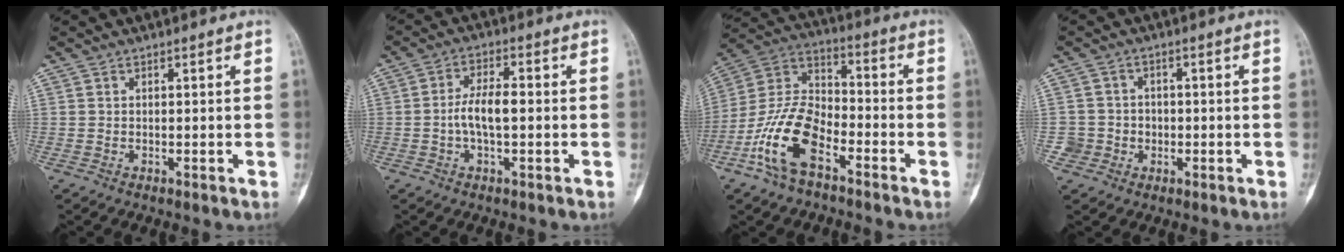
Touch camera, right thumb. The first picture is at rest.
{"total": 5.7, "force": [-0.7, 2.3, 5.2], "torque": [-0.103, 0.016, -0.019]}
{"total": 14.6, "force": [-7.2, 7.3, 10.4], "torque": [-0.204, 0.046, -0.148]}
{"total": 4.0, "force": [-0.9, 3.9, -0.1], "torque": [0.034, 0.015, -0.018]}